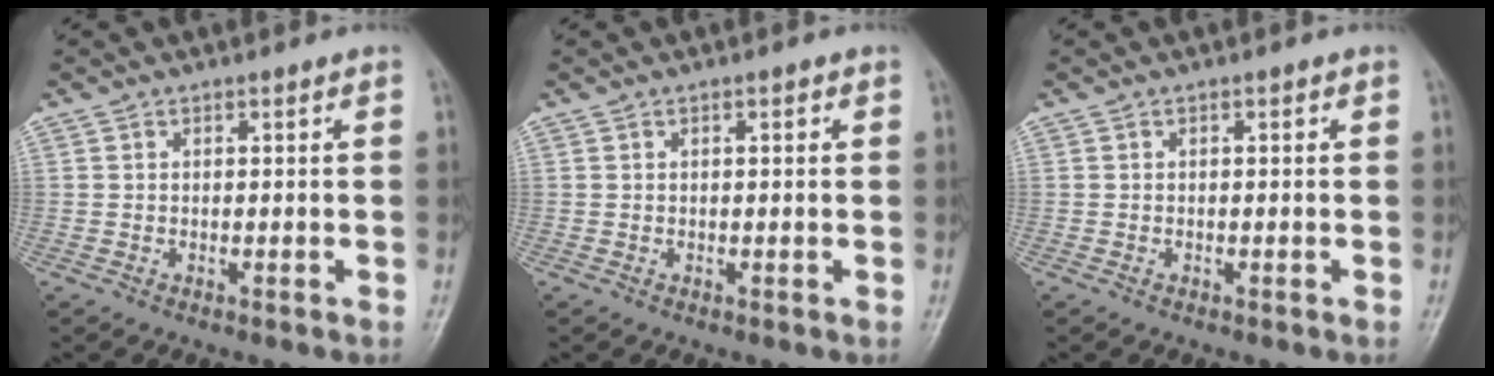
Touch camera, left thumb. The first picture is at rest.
{"total": 1.0, "force": [0.3, 0.4, 0.8], "torque": [-0.012, 0.002, 0.003]}
{"total": 0.6, "force": [0.0, 0.4, 0.4], "torque": [-0.002, 0.002, -0.001]}